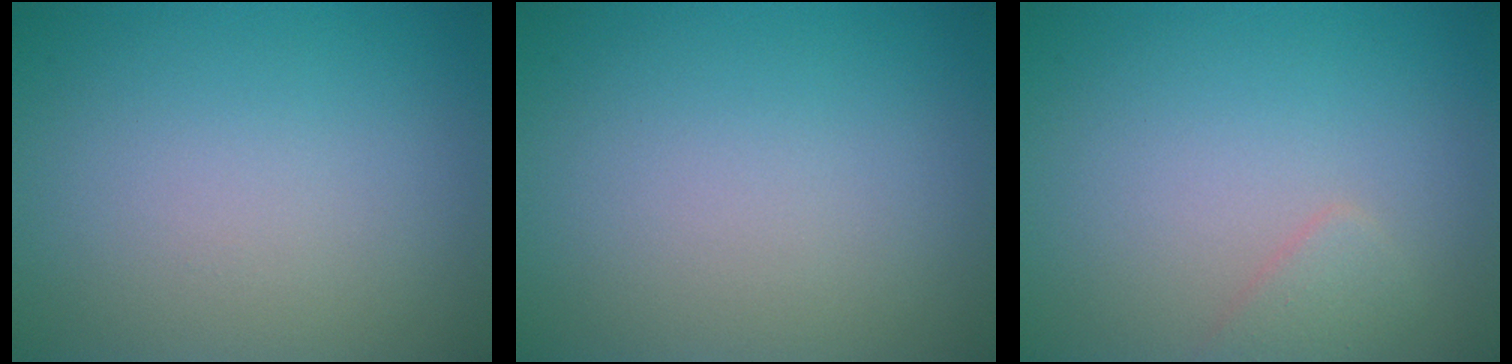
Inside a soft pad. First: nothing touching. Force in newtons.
{"total": 0.0}
{"total": 1.2, "press": 1.2, "slide": 0.0}